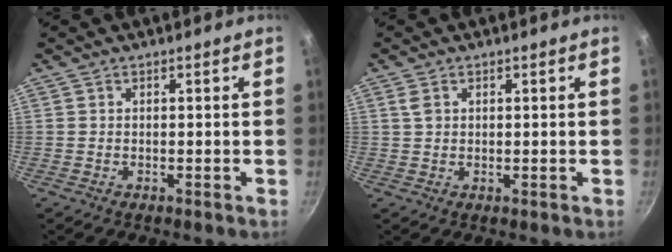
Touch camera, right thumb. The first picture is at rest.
{"total": 1.9, "force": [0.8, 1.3, 1.2], "torque": [-0.021, 0.001, 0.016]}